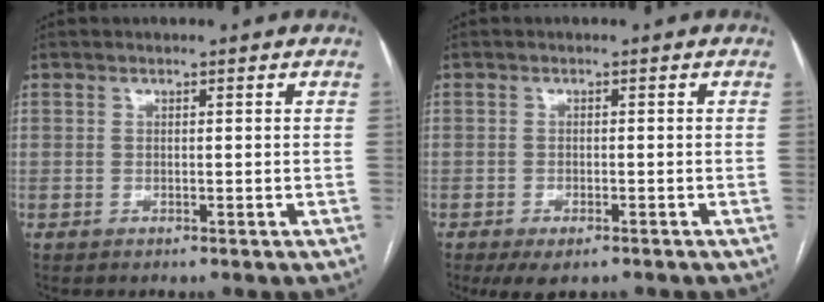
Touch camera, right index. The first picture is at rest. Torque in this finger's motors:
{"motor_torque": [0.65, -0.58, 0.25, 0.04]}